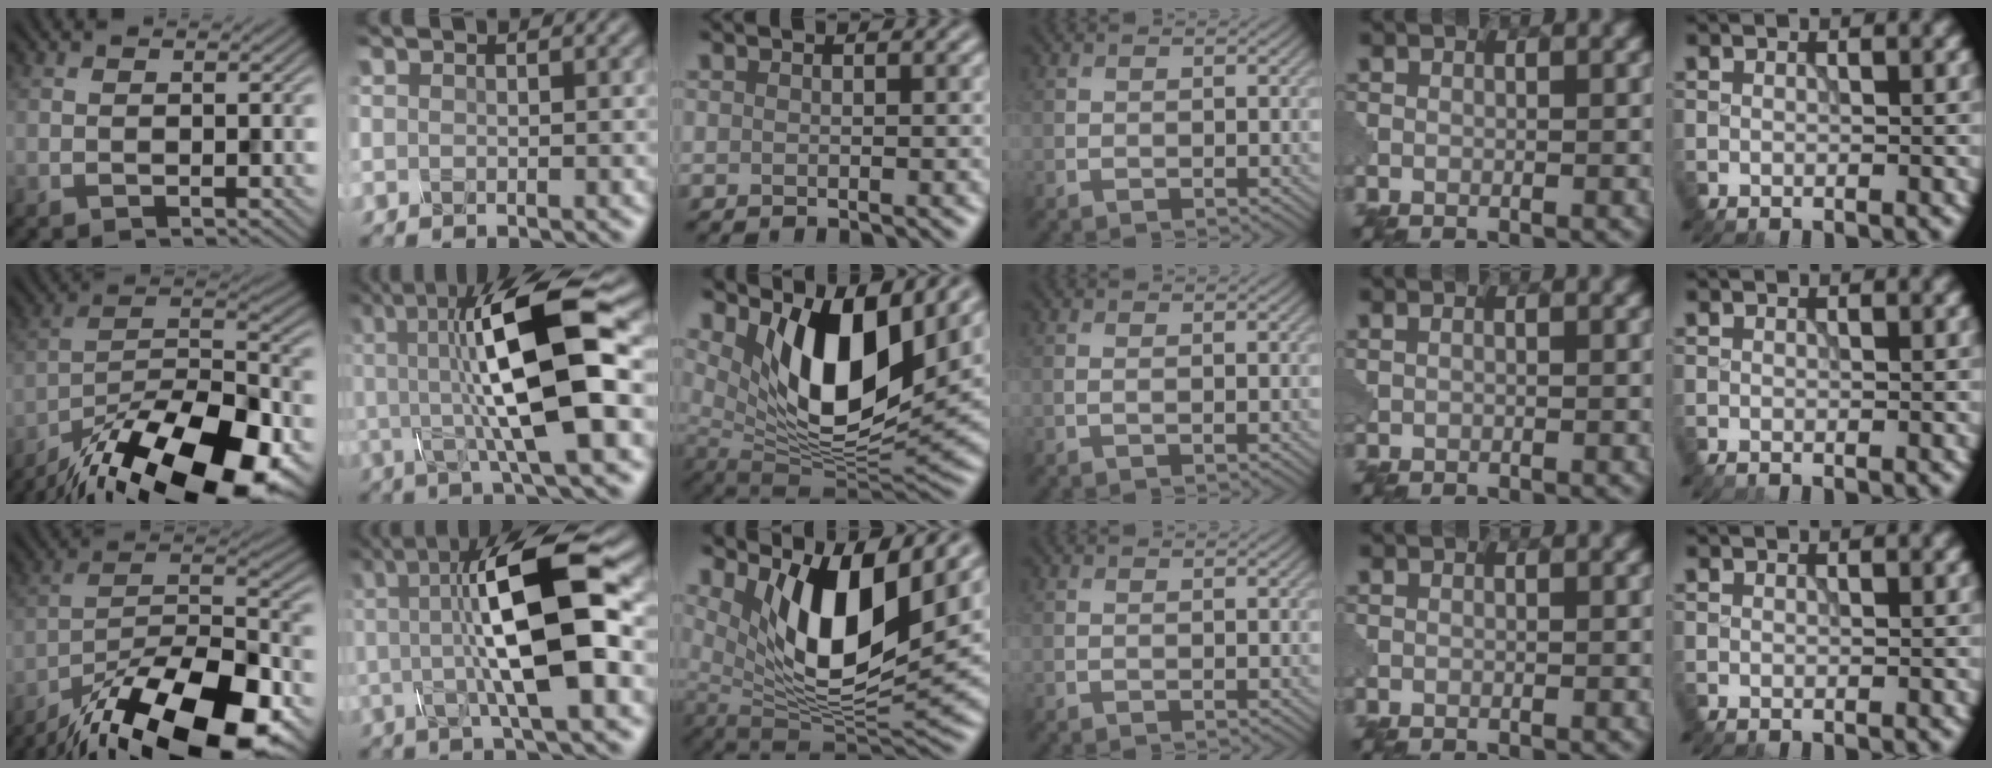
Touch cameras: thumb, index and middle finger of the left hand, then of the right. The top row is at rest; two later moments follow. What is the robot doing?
{"motion": "disassemble", "object": "glue stick"}